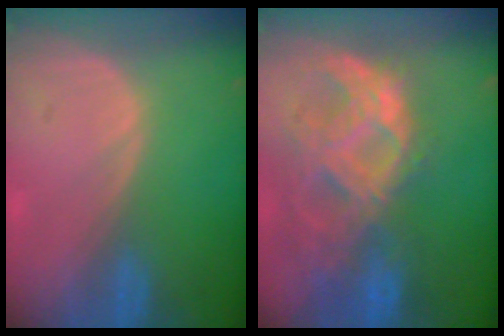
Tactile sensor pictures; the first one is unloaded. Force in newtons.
{"total": 11.0, "press": 9.3, "slide": 5.7}